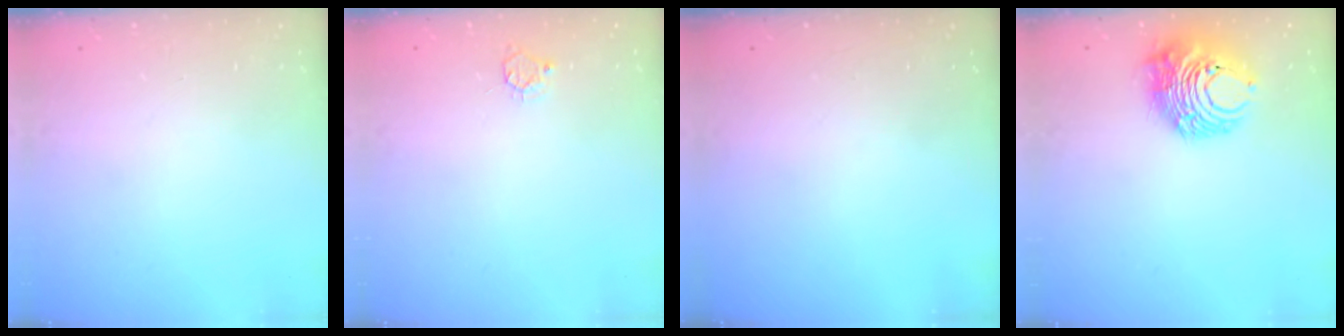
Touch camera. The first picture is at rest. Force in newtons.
{"total": 3.8, "press": 3.8, "slide": 0.4}
{"total": 0.0}
{"total": 11.4, "press": 11.3, "slide": 0.6}